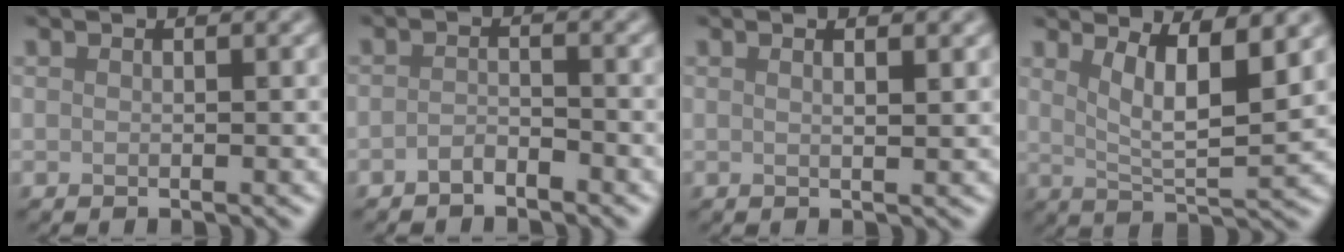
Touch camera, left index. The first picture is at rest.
{"total": 1.4, "force": [-1.1, 0.4, 0.7], "torque": [-0.016, 0.005, -0.024]}
{"total": 2.3, "force": [1.2, 0.8, 1.8], "torque": [-0.009, 0.002, -0.002]}
{"total": 5.8, "force": [2.8, 1.5, 4.9], "torque": [-0.081, -0.008, 0.051]}